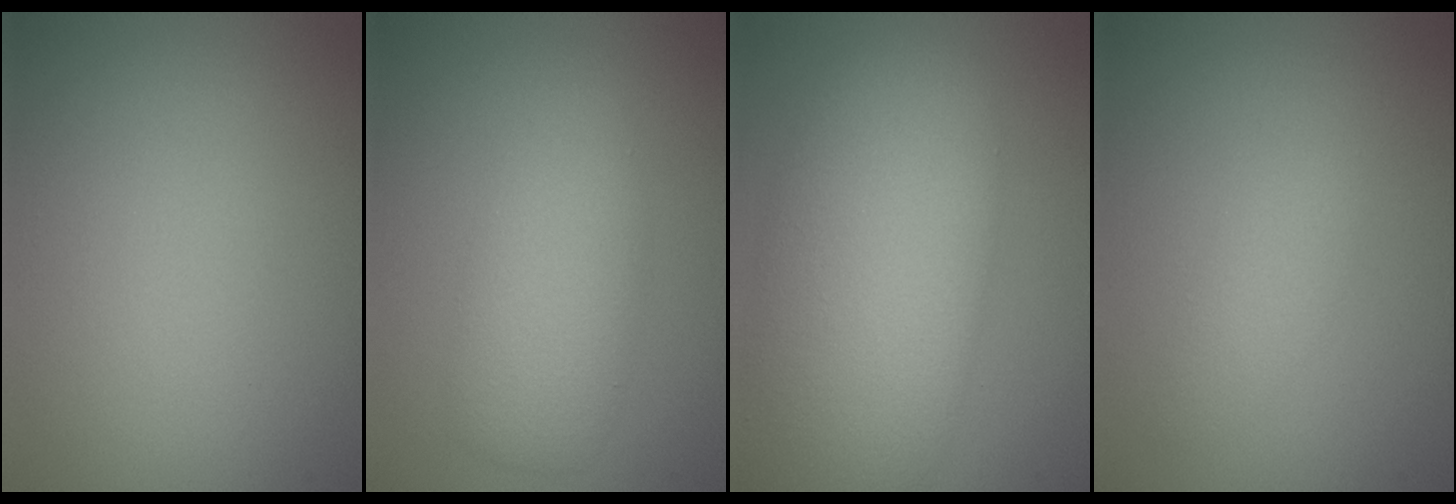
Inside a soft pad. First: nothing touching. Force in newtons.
{"total": 2.9, "press": 2.9, "slide": 0.2}
{"total": 10.4, "press": 10.4, "slide": 0.7}
{"total": 1.4, "press": 1.4, "slide": 0.1}